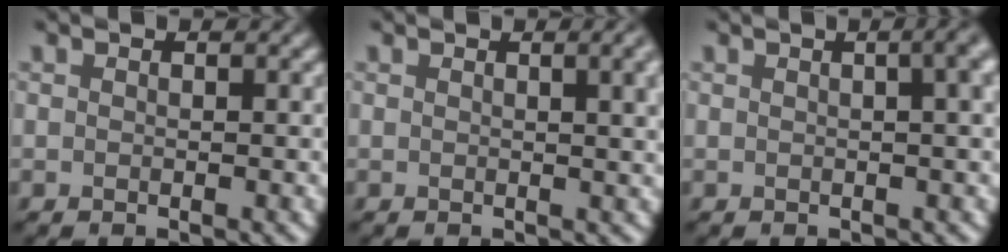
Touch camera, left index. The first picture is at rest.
{"total": 4.5, "force": [1.4, 1.8, 3.9], "torque": [-0.026, 0.013, 0.014]}
{"total": 7.4, "force": [2.2, 3.8, 6.0], "torque": [-0.009, 0.049, -0.013]}